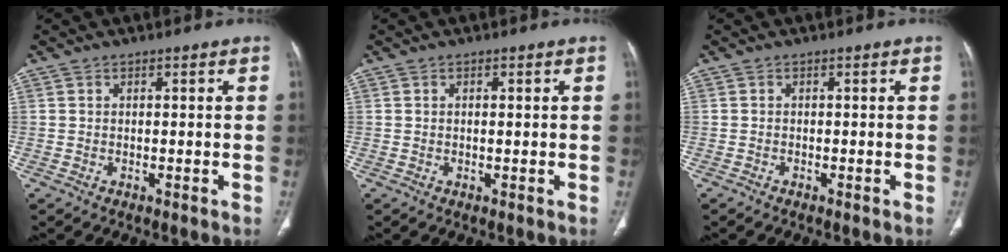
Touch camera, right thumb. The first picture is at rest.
{"total": 0.9, "force": [0.2, 0.2, 0.8], "torque": [-0.019, 0.001, 0.004]}
{"total": 0.0}